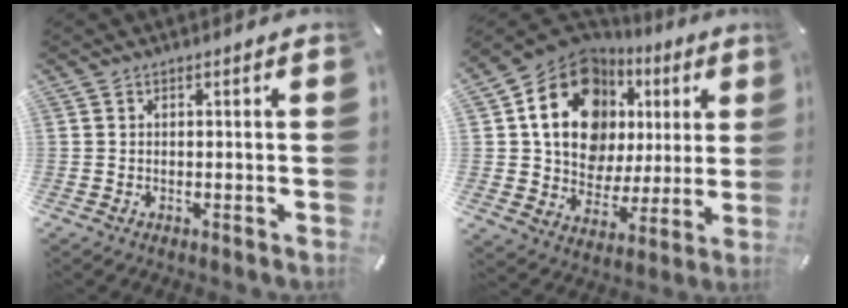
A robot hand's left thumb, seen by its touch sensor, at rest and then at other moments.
{"total": 18.4, "force": [7.3, 13.9, 9.7], "torque": [-0.163, -0.044, 0.131]}